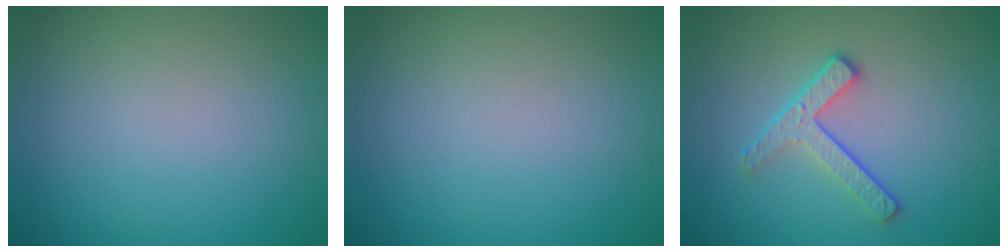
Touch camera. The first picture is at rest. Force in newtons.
{"total": 0.0}
{"total": 3.1, "press": 2.5, "slide": 1.8}